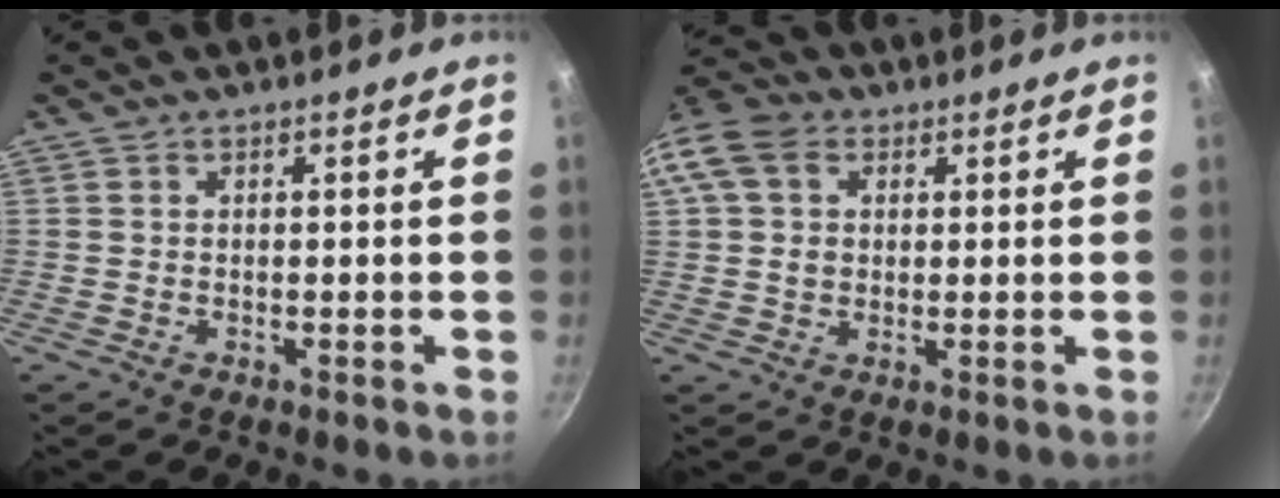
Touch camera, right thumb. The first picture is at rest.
{"total": 11.9, "force": [3.2, 9.3, 6.7], "torque": [-0.138, 0.021, 0.049]}